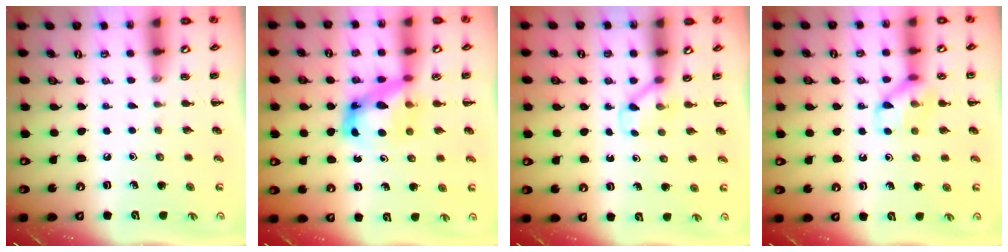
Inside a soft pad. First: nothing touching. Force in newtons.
{"total": 7.1, "press": 7.0, "slide": 1.2}
{"total": 2.8, "press": 2.6, "slide": 0.9}
{"total": 10.3, "press": 10.3, "slide": 1.0}